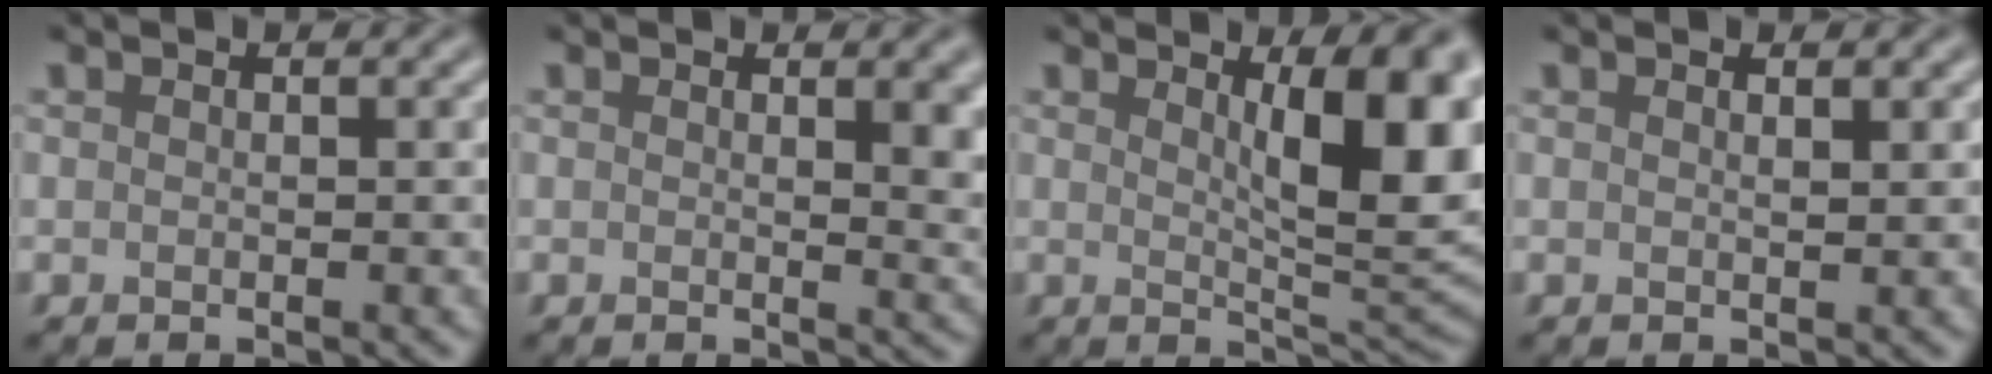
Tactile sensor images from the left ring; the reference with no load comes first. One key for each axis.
{"total": 3.8, "fx": 1.1, "fy": 1.4, "fz": 3.4, "tx": -0.027, "ty": 0.000, "tz": 0.015}
{"total": 9.0, "fx": 2.5, "fy": 2.8, "fz": 8.2, "tx": -0.097, "ty": -0.002, "tz": 0.042}
{"total": 0.6, "fx": 0.5, "fy": 0.1, "fz": 0.4, "tx": -0.003, "ty": -0.001, "tz": 0.008}